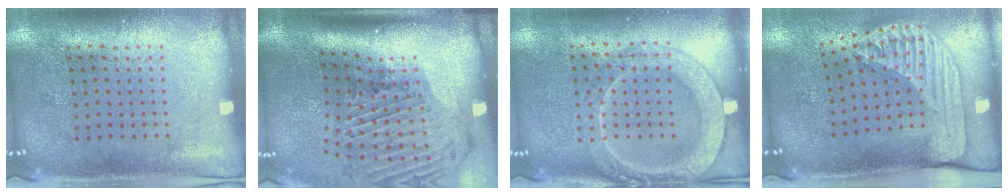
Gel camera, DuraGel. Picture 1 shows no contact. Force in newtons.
{"total": 3.0, "press": 2.2, "slide": 2.1}
{"total": 2.0, "press": 1.9, "slide": 0.3}
{"total": 2.6, "press": 1.8, "slide": 1.8}